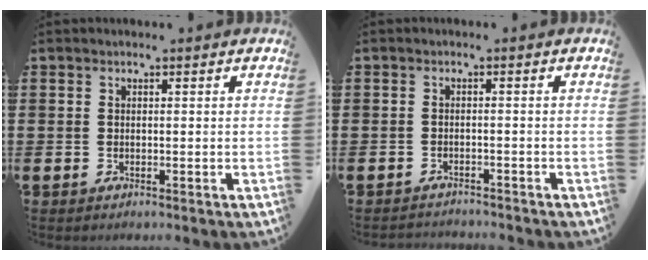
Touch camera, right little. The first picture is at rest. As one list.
[{"total": 1.2, "force": [-1.2, 0.0, -0.1], "torque": [-0.001, 0.002, -0.025]}]